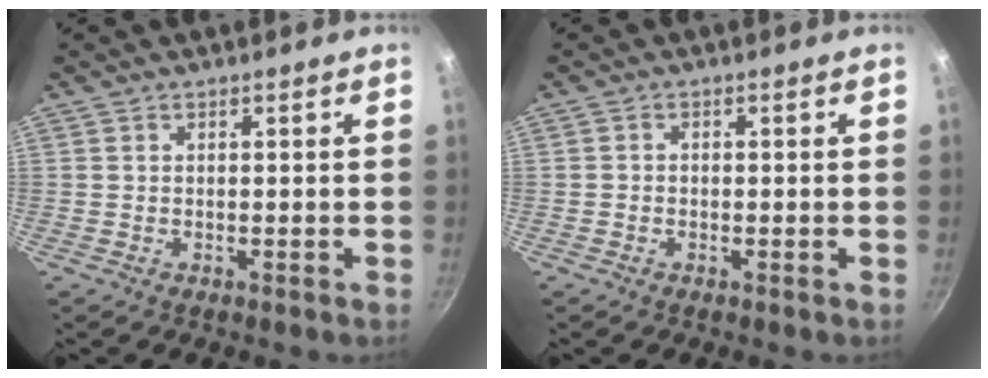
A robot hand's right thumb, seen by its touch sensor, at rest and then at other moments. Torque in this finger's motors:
{"motor_torque": [-0.47, 0.08, -0.29, 0.26, -0.03]}